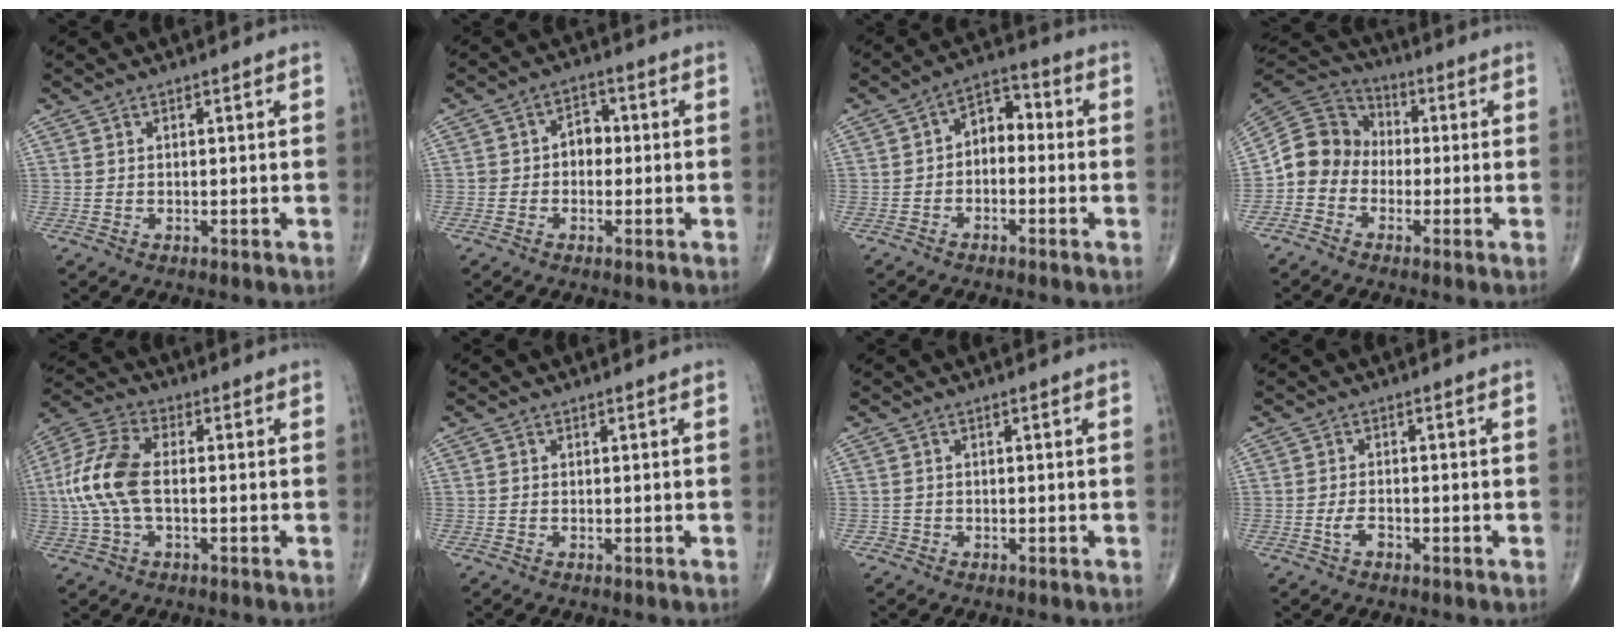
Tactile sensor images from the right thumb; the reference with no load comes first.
{"total": 4.4, "force": [-0.3, 3.5, 2.6], "torque": [-0.020, 0.020, -0.014]}
{"total": 6.1, "force": [-0.8, 4.1, 4.4], "torque": [-0.044, 0.035, -0.030]}
{"total": 9.2, "force": [-2.4, 8.1, 3.5], "torque": [-0.050, 0.052, -0.060]}
{"total": 12.0, "force": [-0.4, 6.3, 10.2], "torque": [-0.236, 0.029, -0.012]}
{"total": 0.0}
{"total": 0.9, "force": [-0.5, 0.8, -0.1], "torque": [0.004, 0.004, -0.015]}
{"total": 2.3, "force": [-1.0, 1.2, 1.6], "torque": [-0.036, 0.008, -0.021]}